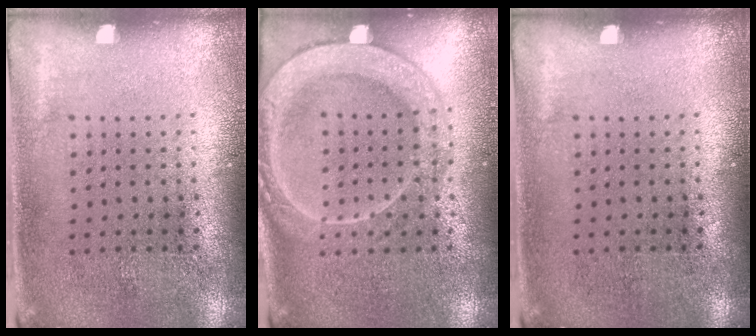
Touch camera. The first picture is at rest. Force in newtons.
{"total": 2.0, "press": 1.9, "slide": 0.3}
{"total": 0.0}